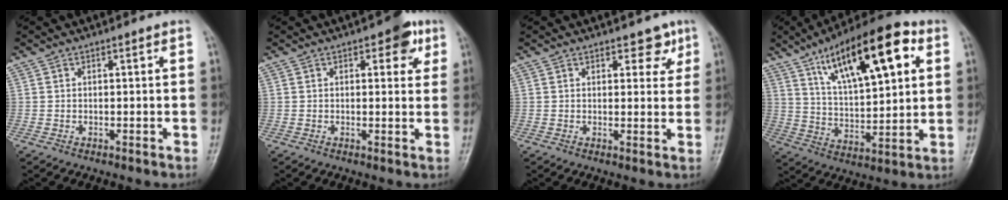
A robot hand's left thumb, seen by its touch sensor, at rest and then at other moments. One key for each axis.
{"total": 5.1, "fx": 2.3, "fy": 2.6, "fz": 3.7, "tx": -0.019, "ty": -0.004, "tz": 0.019}
{"total": 3.8, "fx": 2.4, "fy": 2.2, "fz": 1.9, "tx": 0.004, "ty": -0.011, "tz": 0.028}
{"total": 21.3, "fx": 9.4, "fy": 7.9, "fz": 17.4, "tx": -0.247, "ty": -0.015, "tz": 0.158}